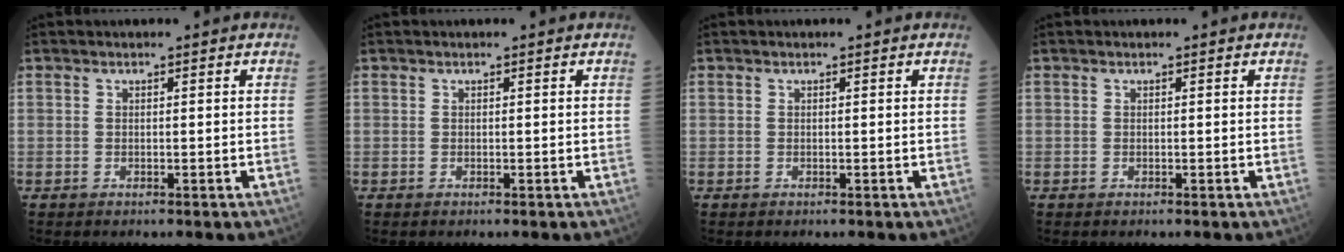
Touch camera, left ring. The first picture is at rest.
{"total": 0.0}
{"total": 0.0}
{"total": 0.0}